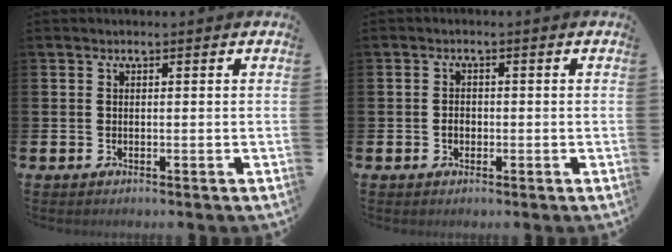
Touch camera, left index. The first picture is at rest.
{"total": 1.4, "force": [-0.4, 1.1, 0.7], "torque": [-0.005, 0.002, -0.010]}